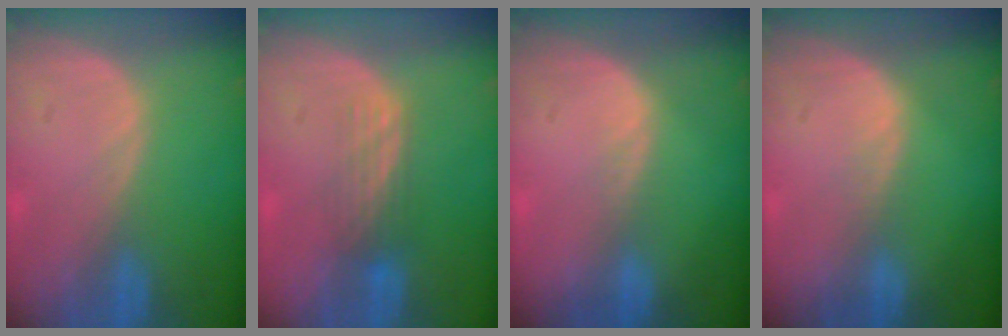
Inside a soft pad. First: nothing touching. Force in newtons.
{"total": 3.3, "press": 3.0, "slide": 1.5}
{"total": 1.1, "press": 0.7, "slide": 0.9}
{"total": 0.9, "press": 0.9, "slide": 0.1}